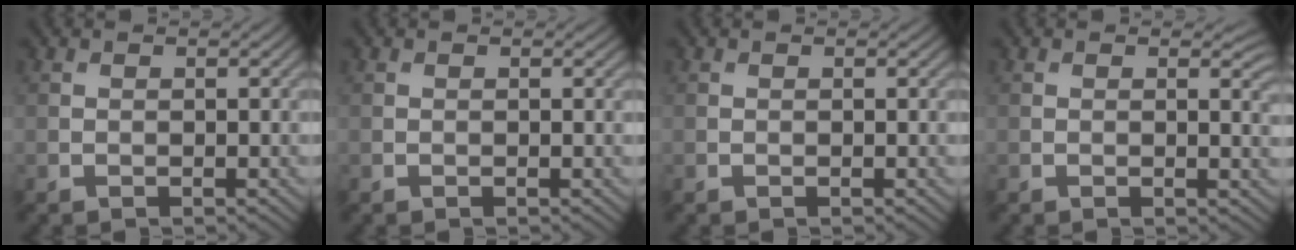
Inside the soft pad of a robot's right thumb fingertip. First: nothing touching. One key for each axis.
{"total": 0.0}
{"total": 0.0}
{"total": 1.5, "fx": 0.5, "fy": 0.5, "fz": 1.4, "tx": -0.017, "ty": -0.006, "tz": 0.006}